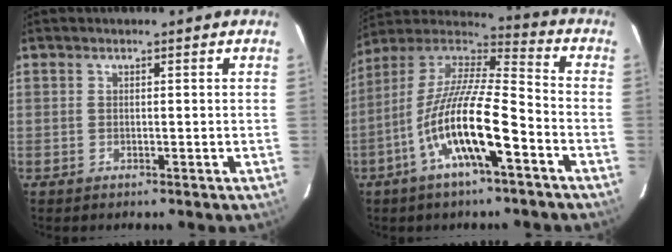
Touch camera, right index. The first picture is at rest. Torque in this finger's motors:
{"motor_torque": [1.38, -0.76, 1.05, 0.21]}